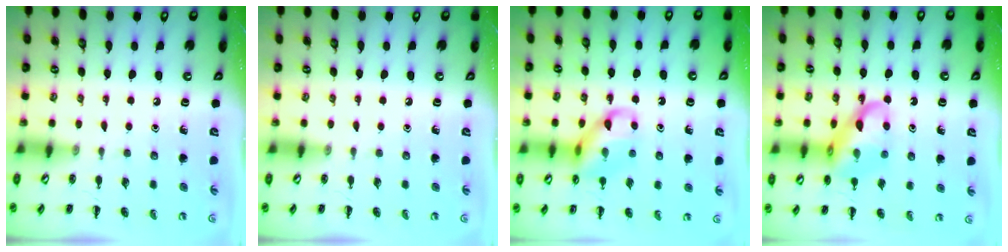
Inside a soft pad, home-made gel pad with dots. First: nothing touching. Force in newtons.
{"total": 0.0}
{"total": 11.7, "press": 11.6, "slide": 1.6}
{"total": 16.6, "press": 16.3, "slide": 3.1}